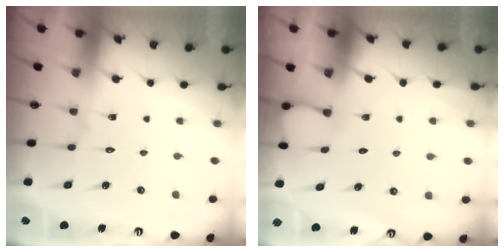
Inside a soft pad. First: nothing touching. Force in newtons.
{"total": 2.7, "press": 2.7, "slide": 0.3}